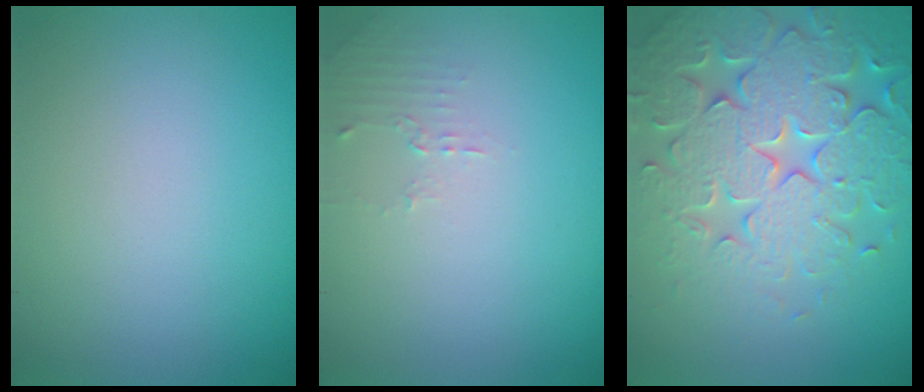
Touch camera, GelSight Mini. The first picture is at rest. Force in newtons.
{"total": 1.2, "press": 1.2, "slide": 0.4}
{"total": 7.7, "press": 7.5, "slide": 1.5}